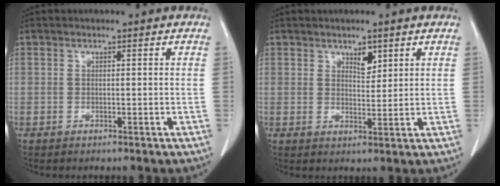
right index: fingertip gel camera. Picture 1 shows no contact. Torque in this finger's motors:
{"motor_torque": [0.02, 0.02, 0.01, 0.02]}